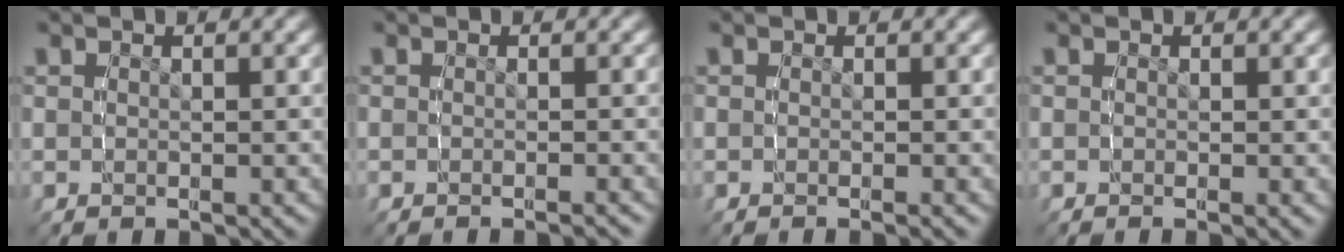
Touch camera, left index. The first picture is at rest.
{"total": 1.5, "force": [-1.3, 0.1, 0.7], "torque": [-0.004, 0.003, -0.023]}
{"total": 1.2, "force": [-1.0, 0.1, 0.7], "torque": [-0.001, 0.004, -0.017]}
{"total": 0.7, "force": [-0.4, 0.1, 0.6], "torque": [-0.005, 0.001, -0.008]}